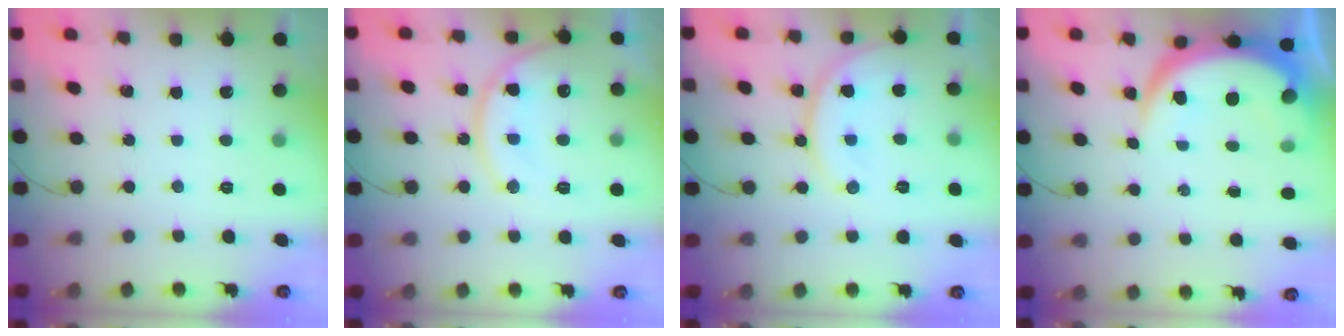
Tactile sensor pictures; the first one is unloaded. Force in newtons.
{"total": 13.6, "press": 13.5, "slide": 1.5}
{"total": 12.1, "press": 12.1, "slide": 0.5}
{"total": 10.2, "press": 10.2, "slide": 1.0}